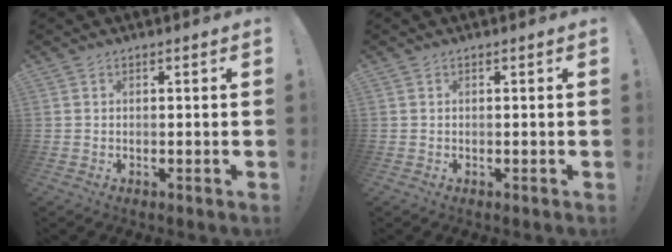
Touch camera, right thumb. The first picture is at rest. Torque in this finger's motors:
{"motor_torque": [0.02, 0.00, 0.02, 0.00, 0.03]}